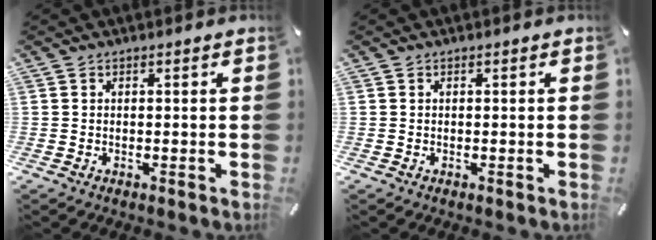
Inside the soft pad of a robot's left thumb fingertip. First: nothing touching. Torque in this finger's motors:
{"motor_torque": [0.00, 0.00, -0.06, -0.03, 0.00]}